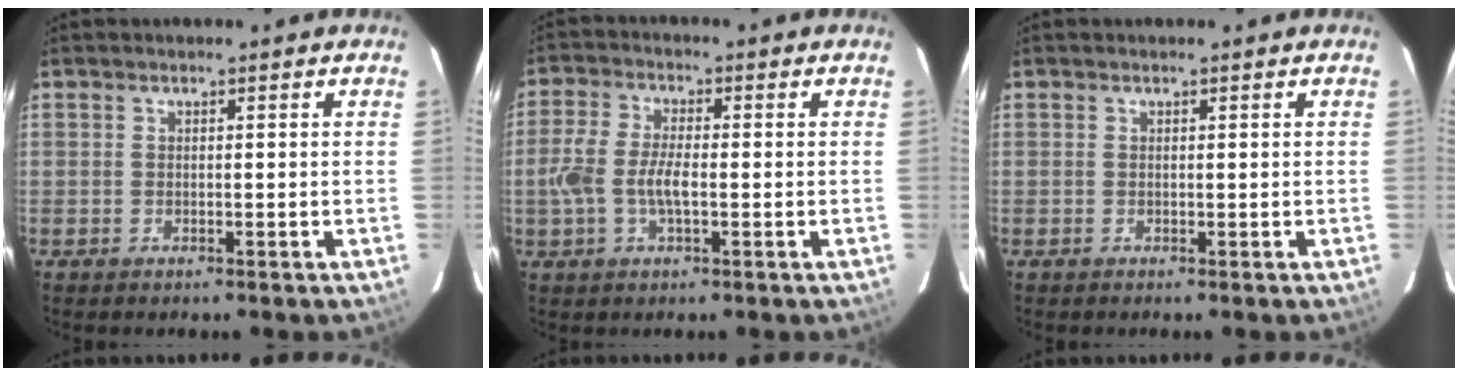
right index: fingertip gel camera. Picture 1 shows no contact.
{"total": 7.0, "force": [-1.4, 2.9, 6.2], "torque": [-0.133, 0.000, -0.028]}
{"total": 0.0}